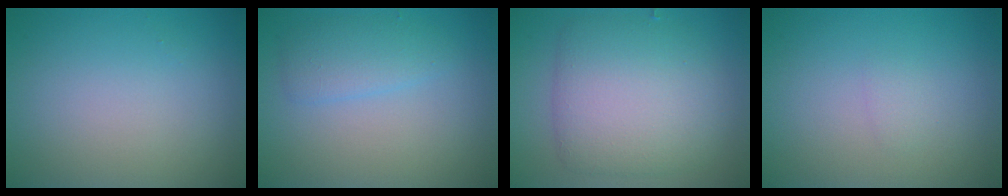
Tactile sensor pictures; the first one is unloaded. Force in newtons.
{"total": 2.4, "press": 2.4, "slide": 0.1}
{"total": 6.7, "press": 6.7, "slide": 0.2}
{"total": 0.7, "press": 0.7, "slide": 0.0}